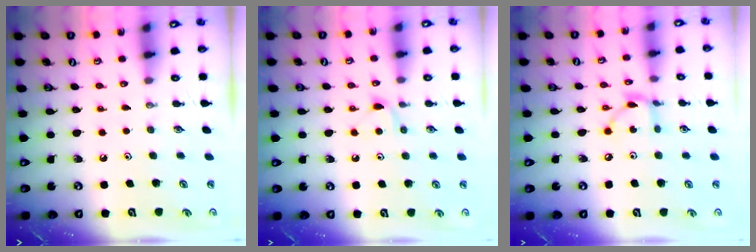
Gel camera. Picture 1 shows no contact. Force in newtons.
{"total": 5.2, "press": 5.2, "slide": 0.7}
{"total": 6.3, "press": 6.3, "slide": 0.2}